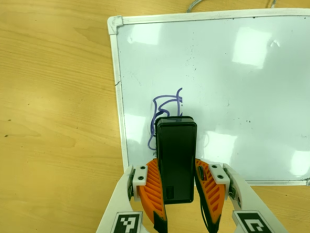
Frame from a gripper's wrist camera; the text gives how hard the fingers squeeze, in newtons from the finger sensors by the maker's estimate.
{"total": 5.6, "left": 4.9, "right": 6.3}